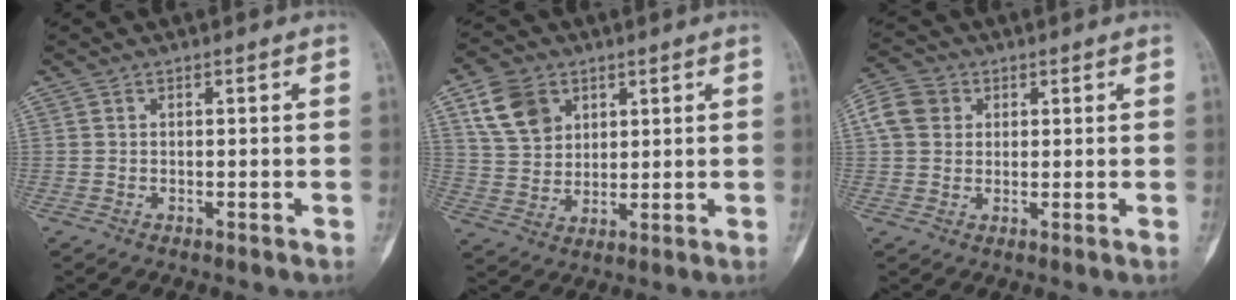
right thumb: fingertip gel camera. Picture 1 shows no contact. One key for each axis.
{"total": 10.1, "fx": 4.6, "fy": 7.6, "fz": 4.8, "tx": -0.070, "ty": -0.011, "tz": 0.094}
{"total": 6.8, "fx": 1.7, "fy": 5.8, "fz": 3.3, "tx": -0.055, "ty": 0.011, "tz": 0.027}